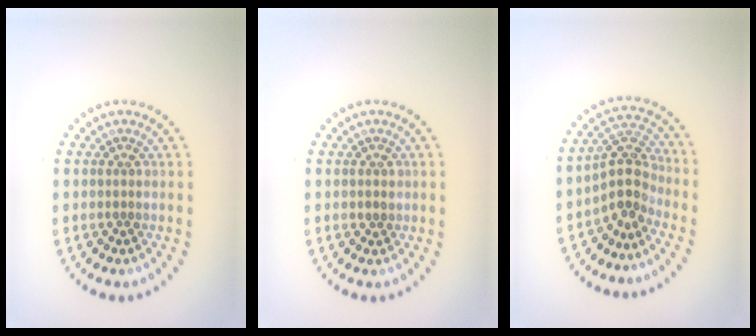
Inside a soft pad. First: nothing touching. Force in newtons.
{"total": 0.5, "press": 0.4, "slide": 0.3}
{"total": 3.4, "press": 2.8, "slide": 1.9}